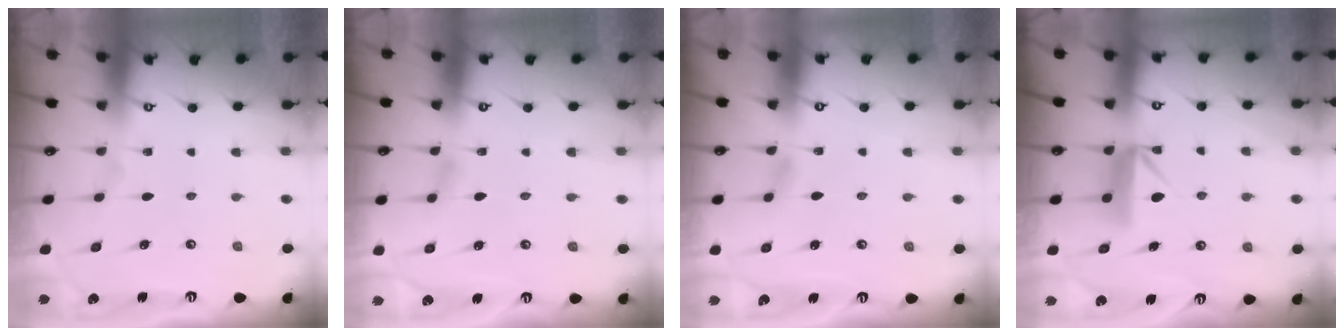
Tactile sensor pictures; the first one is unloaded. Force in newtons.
{"total": 3.9, "press": 3.9, "slide": 0.5}
{"total": 4.4, "press": 4.4, "slide": 0.4}
{"total": 8.3, "press": 8.3, "slide": 0.5}